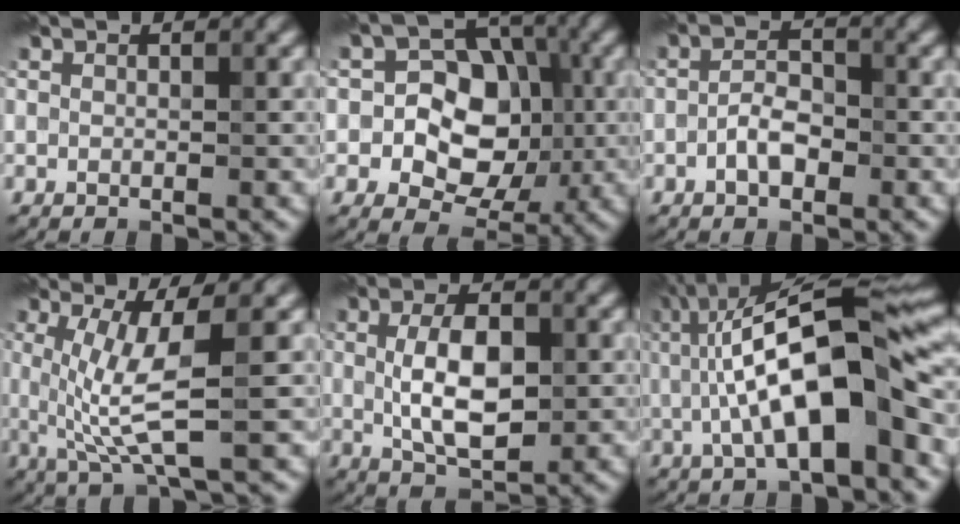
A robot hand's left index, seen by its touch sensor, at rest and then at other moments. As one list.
[{"total": 7.4, "force": [-0.9, 5.7, 4.6], "torque": [-0.045, 0.009, -0.034]}, {"total": 2.6, "force": [-1.3, 1.2, 1.9], "torque": [-0.033, 0.008, -0.029]}, {"total": 5.4, "force": [0.2, 1.0, 5.3], "torque": [-0.109, -0.007, 0.007]}, {"total": 5.7, "force": [0.2, 2.7, 5.0], "torque": [-0.098, 0.001, 0.005]}, {"total": 12.1, "force": [0.0, 3.8, 11.5], "torque": [-0.178, 0.020, -0.009]}]